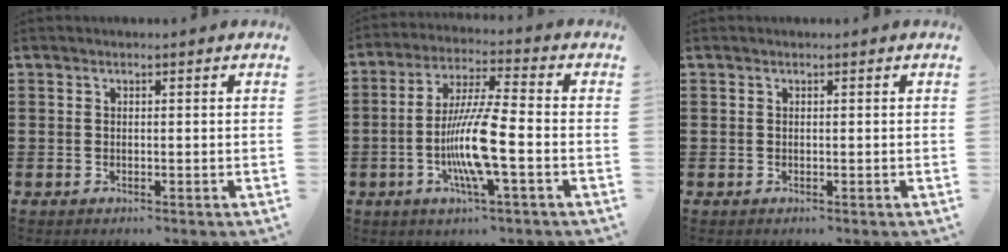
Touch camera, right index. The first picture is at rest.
{"total": 10.5, "force": [-2.8, 1.2, 10.0], "torque": [-0.208, -0.013, -0.061]}
{"total": 0.0}